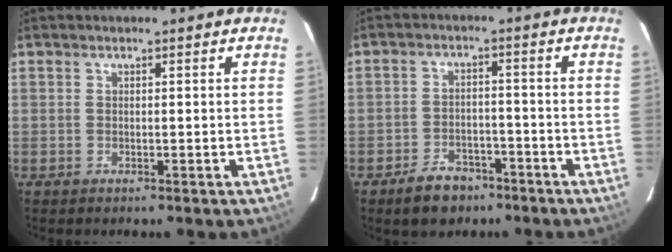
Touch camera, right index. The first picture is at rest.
{"total": 7.2, "force": [-5.0, 4.4, 2.6], "torque": [-0.068, 0.017, -0.067]}